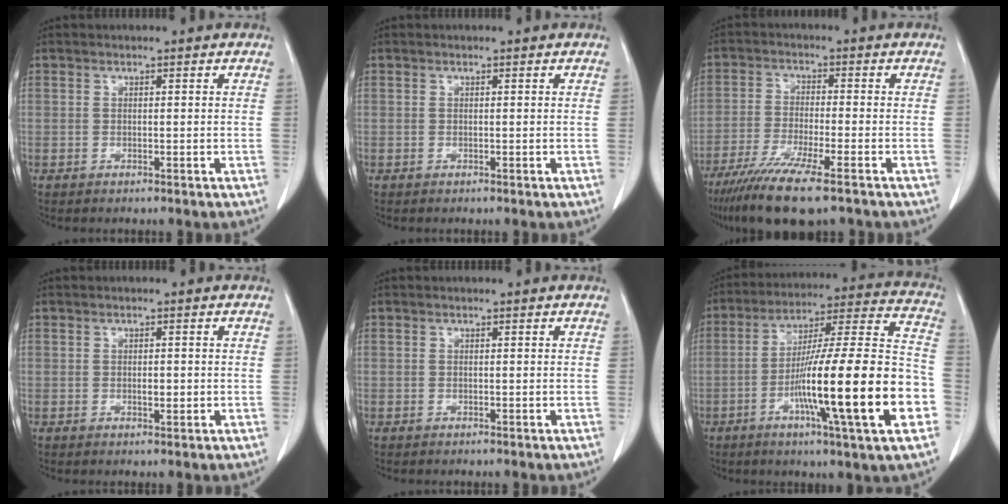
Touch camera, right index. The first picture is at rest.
{"total": 0.0}
{"total": 11.7, "force": [-8.3, 1.0, 8.2], "torque": [-0.143, -0.031, -0.138]}
{"total": 1.4, "force": [-0.1, 0.6, 1.2], "torque": [-0.019, 0.000, 0.000]}
{"total": 0.0}
{"total": 23.5, "force": [-7.1, 0.6, 22.4], "torque": [-0.323, -0.005, -0.118]}